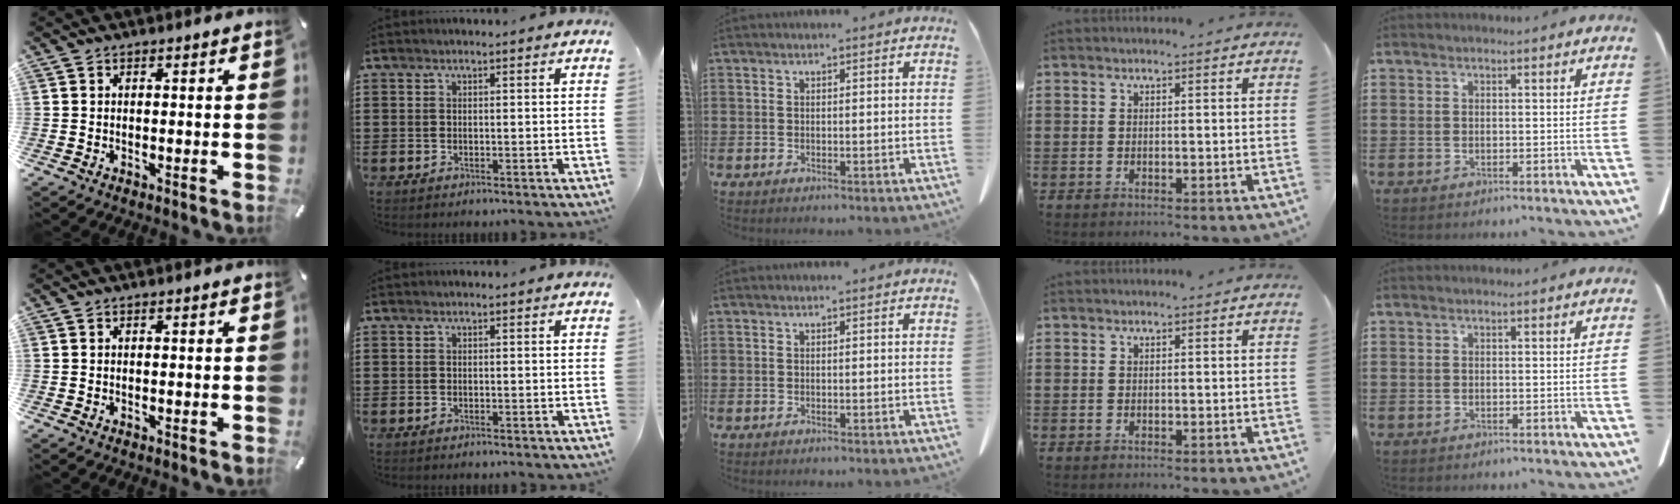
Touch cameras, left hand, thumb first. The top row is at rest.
{}